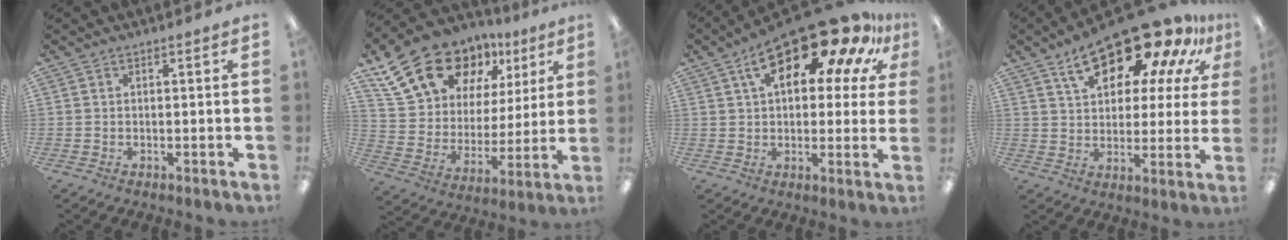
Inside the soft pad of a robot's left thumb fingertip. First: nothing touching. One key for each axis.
{"total": 20.6, "fx": 13.6, "fy": 12.4, "fz": 9.4, "tx": -0.169, "ty": -0.068, "tz": 0.249}
{"total": 21.4, "fx": 12.3, "fy": 8.3, "fz": 15.4, "tx": -0.239, "ty": -0.067, "tz": 0.203}
{"total": 21.8, "fx": 14.4, "fy": 8.9, "fz": 13.7, "tx": -0.215, "ty": -0.086, "tz": 0.240}